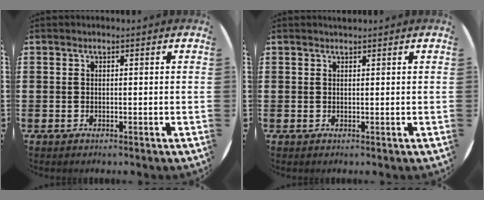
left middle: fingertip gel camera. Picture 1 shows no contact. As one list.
[{"total": 0.5, "force": [0.5, -0.1, 0.0], "torque": [0.000, 0.001, 0.010]}]